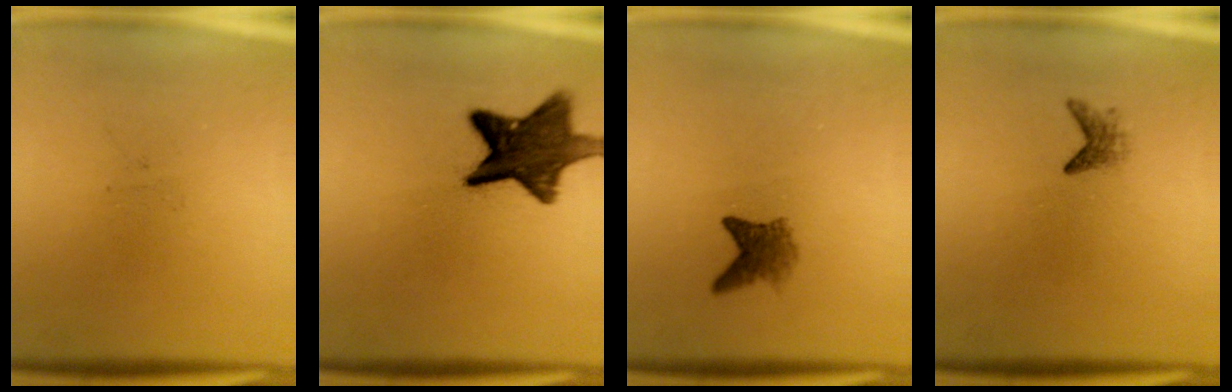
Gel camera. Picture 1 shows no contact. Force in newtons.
{"total": 11.8}
{"total": 2.7}
{"total": 1.5}